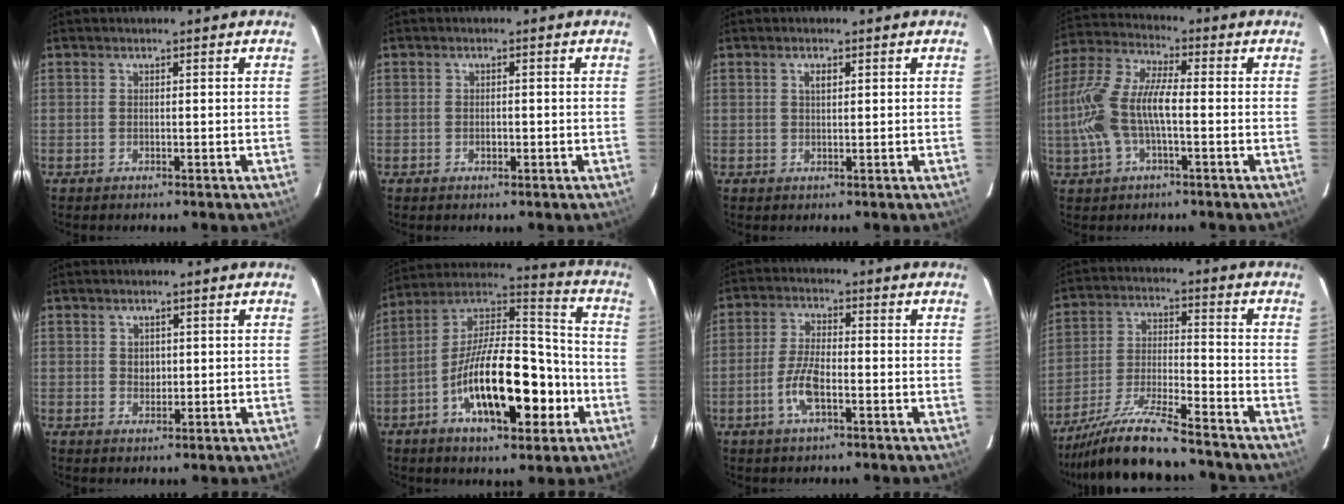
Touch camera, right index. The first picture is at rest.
{"total": 1.3, "force": [-0.3, 1.0, 0.7], "torque": [-0.012, 0.003, -0.005]}
{"total": 1.5, "force": [0.7, 0.7, 1.2], "torque": [-0.021, 0.004, 0.011]}
{"total": 13.1, "force": [-2.1, 5.0, 11.9], "torque": [-0.259, 0.009, -0.041]}
{"total": 1.9, "force": [0.6, 1.7, 0.7], "torque": [-0.007, 0.004, 0.012]}
{"total": 21.3, "force": [-7.6, 8.9, 17.8], "torque": [-0.311, 0.009, -0.126]}
{"total": 6.5, "force": [-2.5, 2.3, 5.5], "torque": [-0.119, 0.001, -0.050]}
{"total": 15.0, "force": [-13.2, 1.2, 7.0], "torque": [-0.147, -0.021, -0.231]}